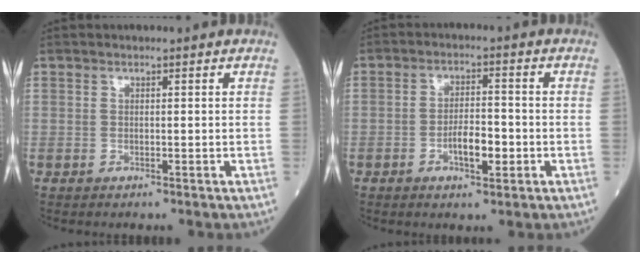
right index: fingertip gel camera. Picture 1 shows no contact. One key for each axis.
{"total": 5.1, "fx": -1.7, "fy": 1.7, "fz": 4.5, "tx": -0.075, "ty": 0.005, "tz": -0.027}